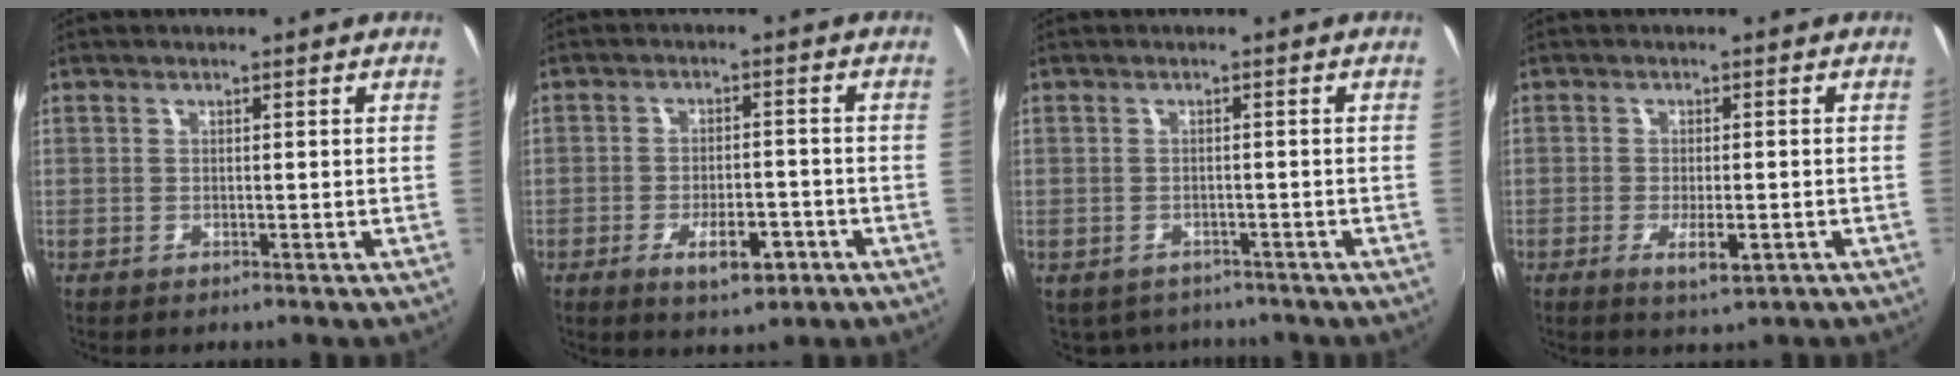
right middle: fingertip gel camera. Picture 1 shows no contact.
{"total": 6.9, "force": [-3.6, 3.0, 5.1], "torque": [-0.099, -0.006, -0.049]}
{"total": 5.7, "force": [-4.8, 2.9, 1.3], "torque": [-0.033, -0.017, -0.064]}
{"total": 4.2, "force": [-2.0, 1.3, 3.4], "torque": [-0.067, -0.012, -0.031]}